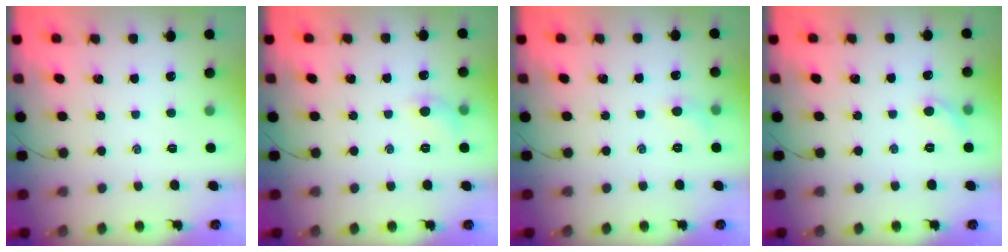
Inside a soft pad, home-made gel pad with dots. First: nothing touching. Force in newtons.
{"total": 5.9, "press": 5.7, "slide": 1.6}
{"total": 4.6, "press": 4.4, "slide": 1.5}
{"total": 4.5, "press": 4.3, "slide": 1.6}